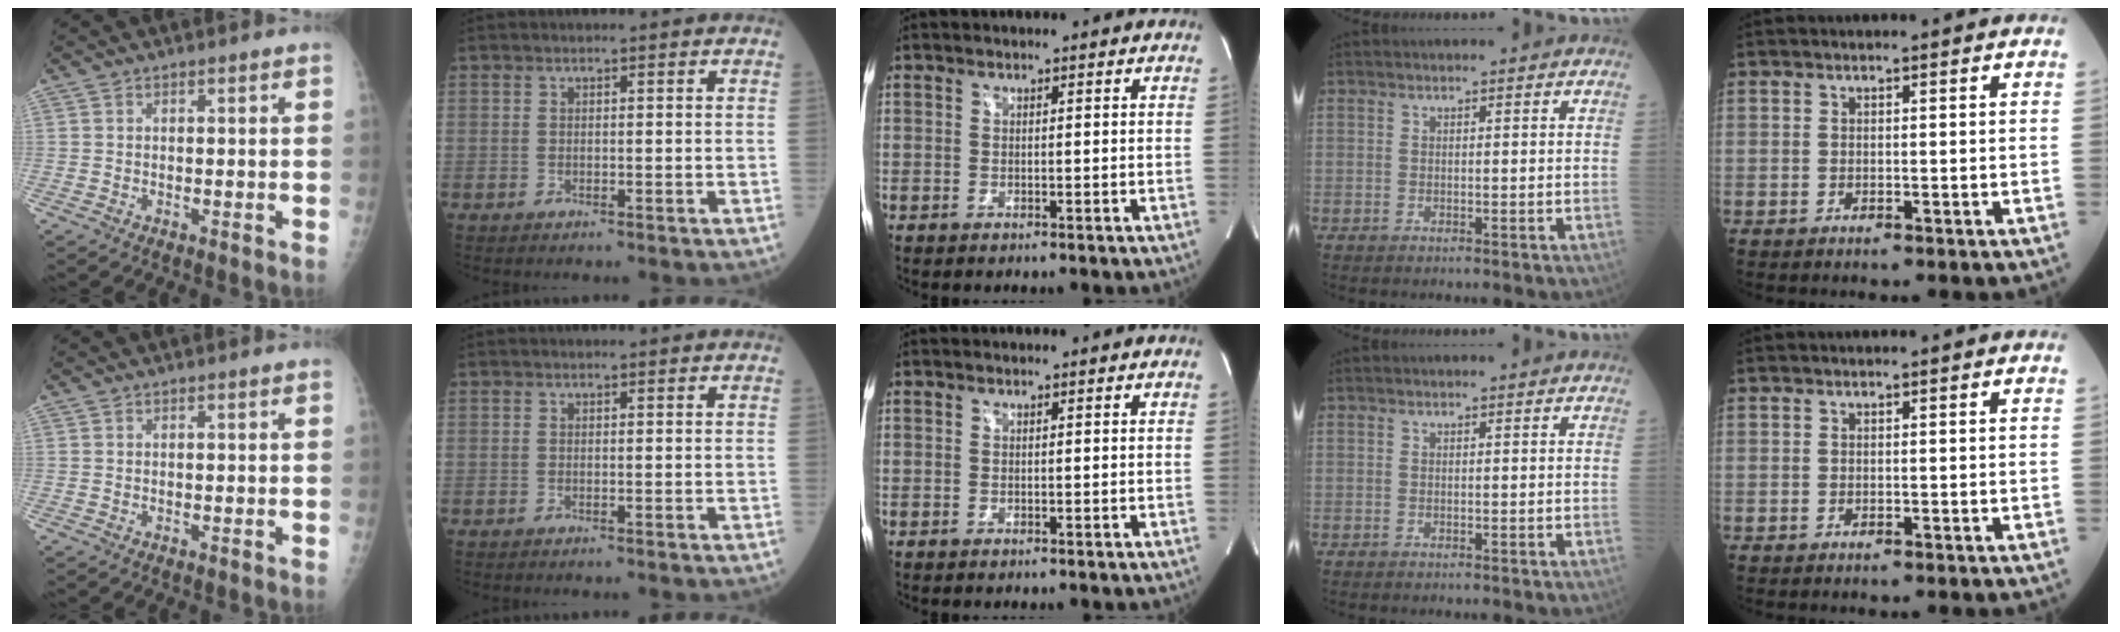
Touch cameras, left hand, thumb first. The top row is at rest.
{}